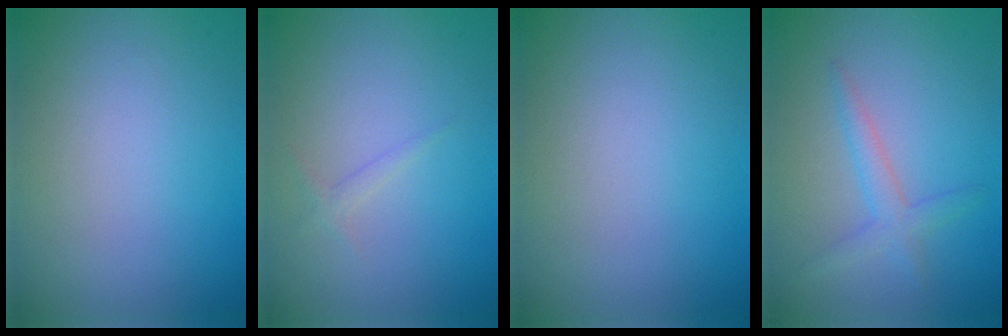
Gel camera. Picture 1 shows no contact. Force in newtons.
{"total": 0.8, "press": 0.8, "slide": 0.1}
{"total": 0.0}
{"total": 2.1, "press": 2.1, "slide": 0.1}